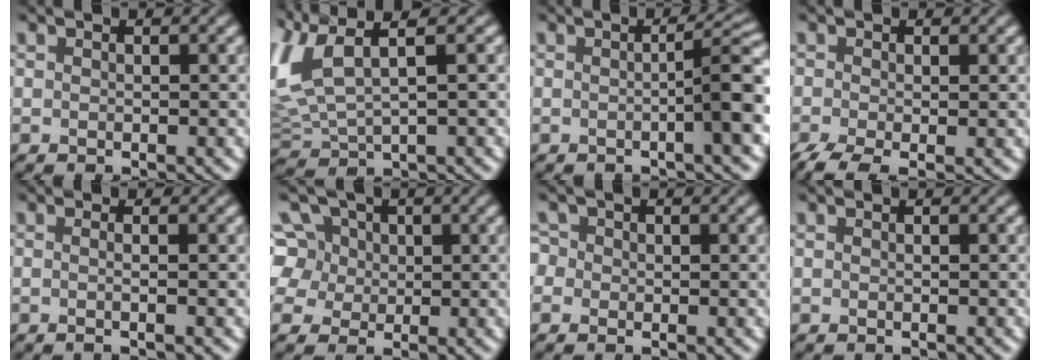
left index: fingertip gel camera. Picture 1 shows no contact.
{"total": 7.1, "force": [2.7, 2.7, 6.0], "torque": [-0.153, 0.015, 0.052]}
{"total": 4.0, "force": [-0.7, 0.5, 3.9], "torque": [-0.056, 0.011, -0.019]}
{"total": 2.8, "force": [-1.2, 0.9, 2.3], "torque": [-0.053, -0.012, -0.026]}
{"total": 1.4, "force": [-0.4, 0.3, 1.3], "torque": [-0.019, 0.000, -0.020]}
{"total": 9.3, "force": [3.9, 7.3, 4.3], "torque": [-0.089, 0.036, 0.039]}
{"total": 2.3, "force": [0.4, 2.0, 1.0], "torque": [-0.015, 0.017, -0.008]}
{"total": 0.0}